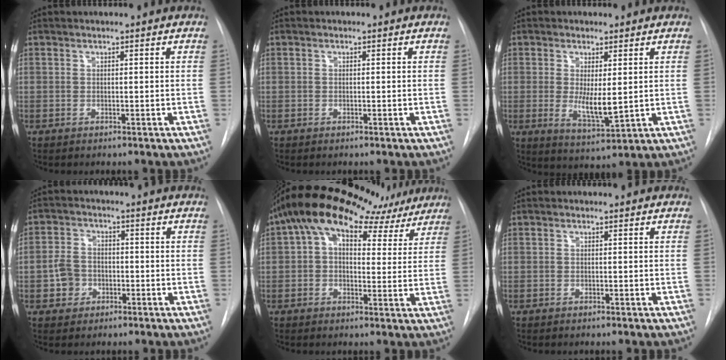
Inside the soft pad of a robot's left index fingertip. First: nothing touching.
{"total": 0.0}
{"total": 6.1, "force": [0.1, 1.7, 5.8], "torque": [-0.101, -0.017, 0.010]}
{"total": 4.9, "force": [-1.6, 4.1, 1.9], "torque": [-0.043, 0.015, -0.025]}
{"total": 16.9, "force": [11.8, 8.4, 8.8], "torque": [-0.136, 0.072, 0.159]}
{"total": 0.0}